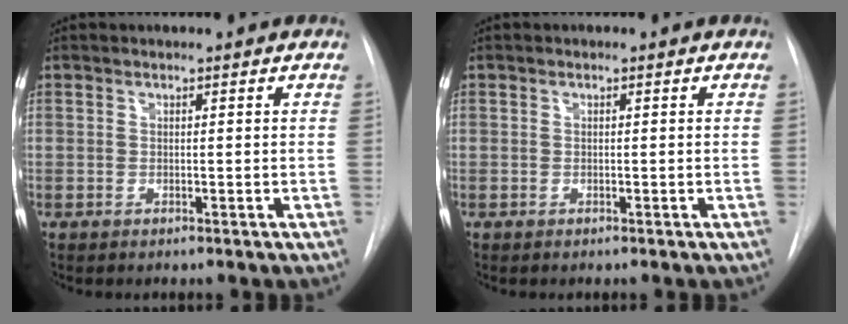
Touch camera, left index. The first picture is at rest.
{"total": 0.0}